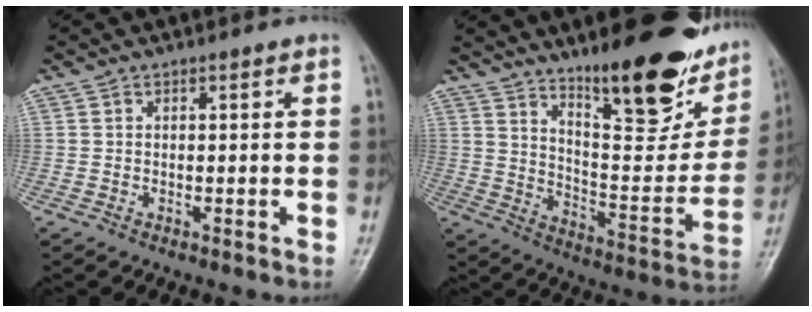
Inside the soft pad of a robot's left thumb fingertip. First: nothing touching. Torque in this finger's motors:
{"motor_torque": [1.59, 0.33, 1.40, -1.37, 0.15]}